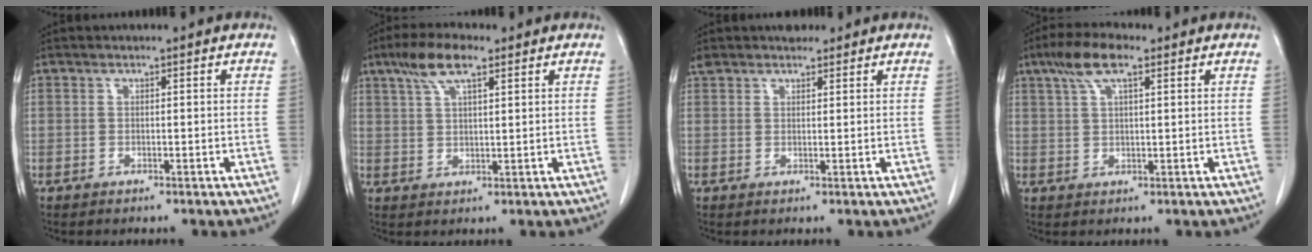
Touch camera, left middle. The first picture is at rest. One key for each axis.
{"total": 6.8, "fx": 4.2, "fy": 1.7, "fz": 5.0, "tx": -0.108, "ty": 0.017, "tz": 0.080}
{"total": 3.1, "fx": 2.7, "fy": 1.4, "fz": 0.7, "tx": -0.015, "ty": 0.015, "tz": 0.045}
{"total": 6.3, "fx": 3.7, "fy": 1.6, "fz": 4.9, "tx": -0.104, "ty": 0.020, "tz": 0.068}